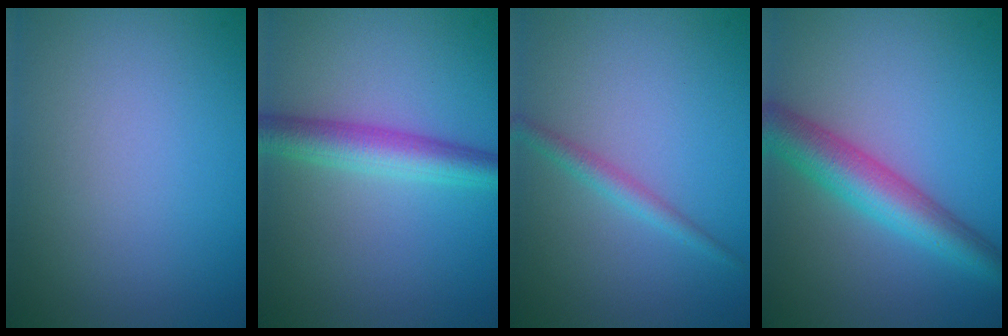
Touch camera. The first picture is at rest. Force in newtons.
{"total": 4.0, "press": 4.0, "slide": 0.1}
{"total": 1.6, "press": 1.6, "slide": 0.0}
{"total": 5.6, "press": 5.6, "slide": 0.1}